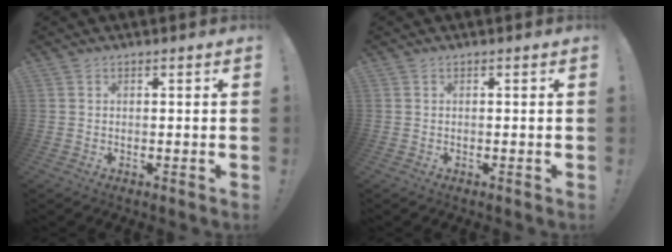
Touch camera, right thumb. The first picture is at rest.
{"total": 0.0}